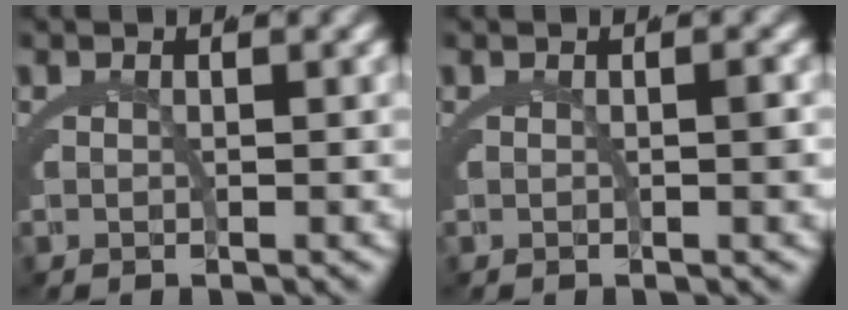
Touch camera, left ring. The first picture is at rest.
{"total": 0.6, "force": [-0.2, -0.1, 0.6], "torque": [-0.003, 0.001, -0.001]}